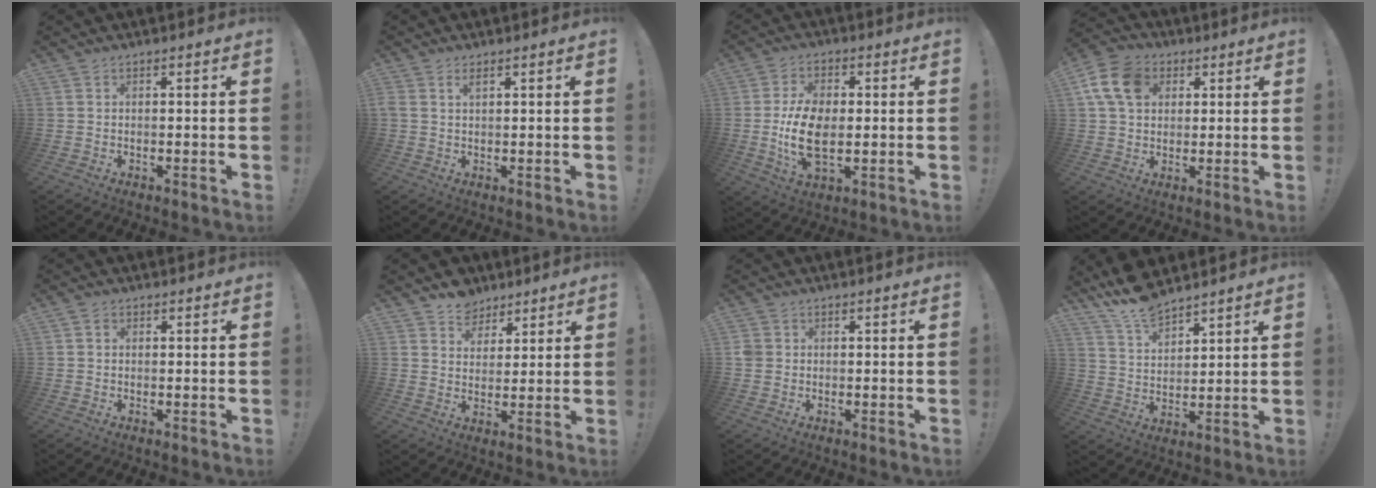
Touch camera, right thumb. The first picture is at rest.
{"total": 1.8, "force": [1.1, 0.7, 1.2], "torque": [-0.018, -0.003, 0.018]}
{"total": 13.0, "force": [-1.1, 7.3, 10.7], "torque": [-0.202, -0.006, -0.019]}
{"total": 12.5, "force": [4.1, 9.4, 7.1], "torque": [-0.128, 0.001, 0.084]}
{"total": 0.9, "force": [0.0, 0.8, 0.3], "torque": [-0.004, 0.003, 0.000]}
{"total": 7.0, "force": [4.8, 5.0, 0.5], "torque": [-0.010, -0.037, 0.097]}
{"total": 2.4, "force": [0.1, 2.2, 1.0], "torque": [-0.010, 0.003, 0.002]}
{"total": 10.3, "force": [9.1, 3.3, 3.5], "torque": [-0.073, -0.063, 0.172]}